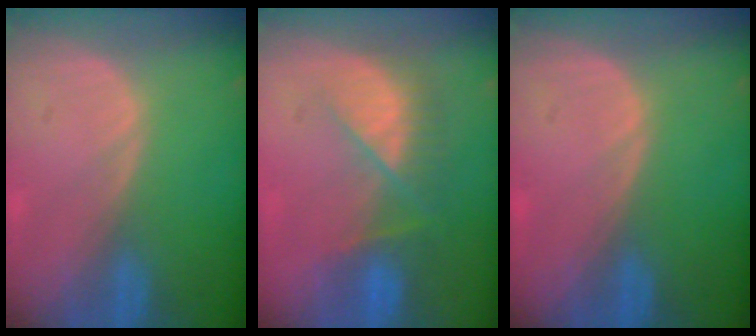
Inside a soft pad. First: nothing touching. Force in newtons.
{"total": 7.7, "press": 7.1, "slide": 3.1}
{"total": 0.0}